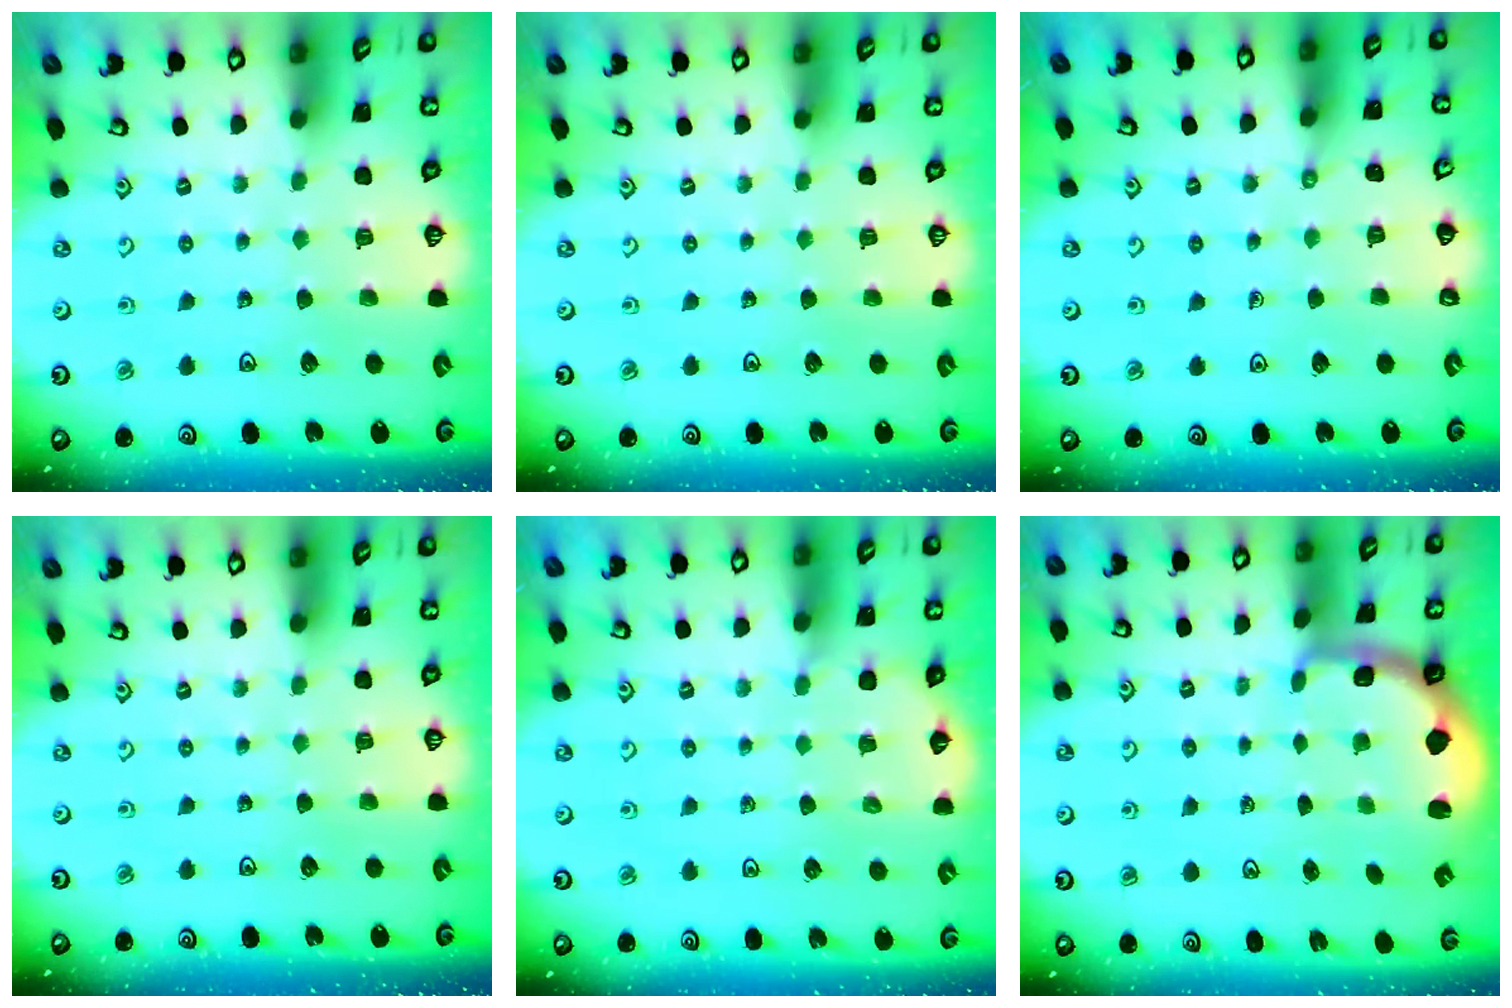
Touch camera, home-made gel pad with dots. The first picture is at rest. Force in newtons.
{"total": 0.0}
{"total": 2.5, "press": 2.5, "slide": 0.4}
{"total": 0.0}
{"total": 4.3, "press": 4.2, "slide": 0.7}
{"total": 1.6, "press": 1.2, "slide": 1.1}